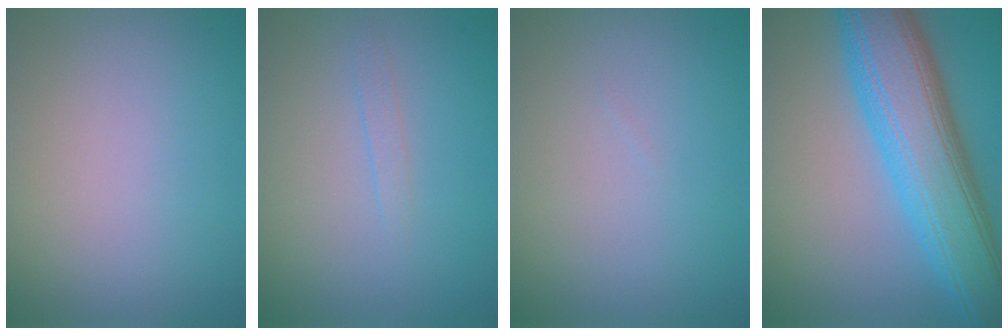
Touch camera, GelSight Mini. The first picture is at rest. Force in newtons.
{"total": 0.7, "press": 0.7, "slide": 0.1}
{"total": 0.0}
{"total": 10.8, "press": 10.8, "slide": 0.2}